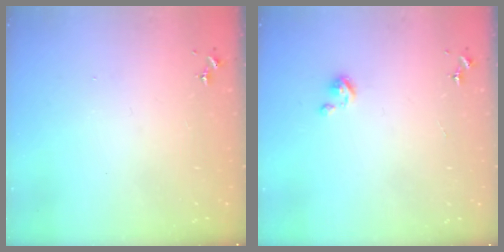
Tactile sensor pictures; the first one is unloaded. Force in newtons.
{"total": 3.3, "press": 3.3, "slide": 0.3}